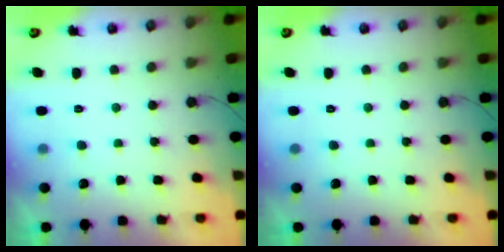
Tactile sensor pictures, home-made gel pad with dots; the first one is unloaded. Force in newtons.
{"total": 0.0}